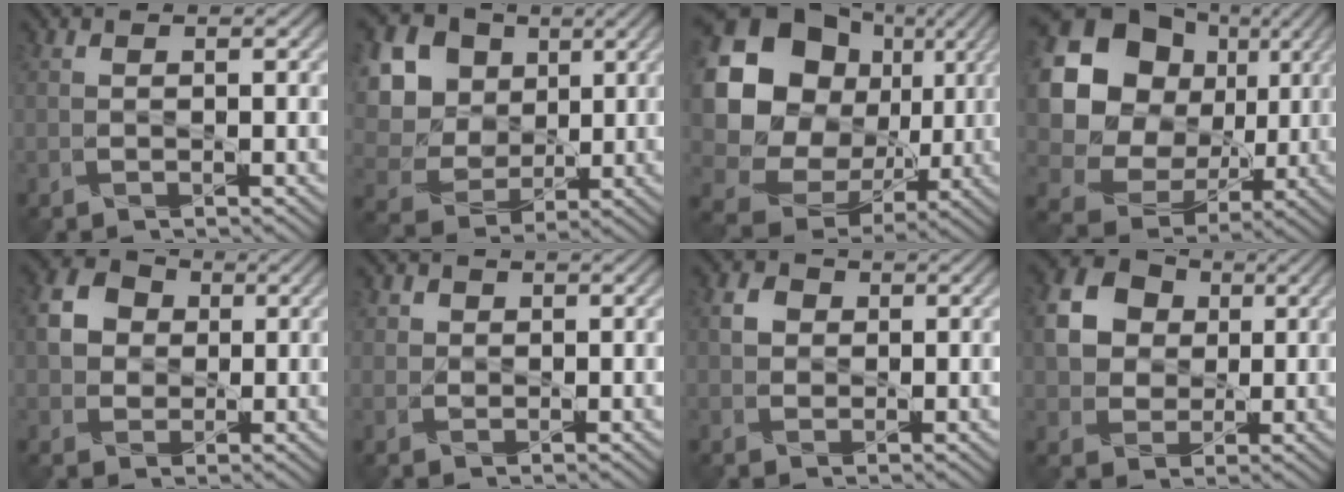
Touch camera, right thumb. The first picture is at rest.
{"total": 15.5, "force": [4.8, 12.7, 7.6], "torque": [-0.262, 0.030, 0.125]}
{"total": 19.9, "force": [4.0, 17.0, 9.5], "torque": [-0.255, -0.001, 0.100]}
{"total": 18.1, "force": [4.1, 15.4, 8.5], "torque": [-0.237, 0.007, 0.099]}
{"total": 5.7, "force": [0.8, 4.9, 2.8], "torque": [-0.075, 0.009, 0.006]}
{"total": 2.2, "force": [1.0, 1.8, 0.5], "torque": [-0.018, -0.010, 0.024]}
{"total": 2.4, "force": [0.6, 2.1, 1.1], "torque": [-0.025, 0.001, 0.007]}
{"total": 9.8, "force": [2.3, 8.2, 4.9], "torque": [-0.143, 0.028, 0.040]}